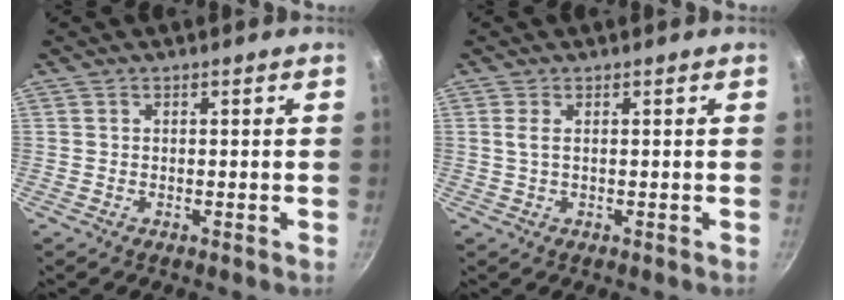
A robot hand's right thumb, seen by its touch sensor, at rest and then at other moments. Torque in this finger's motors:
{"motor_torque": [-0.62, -0.24, 0.37, -0.05, 0.10]}